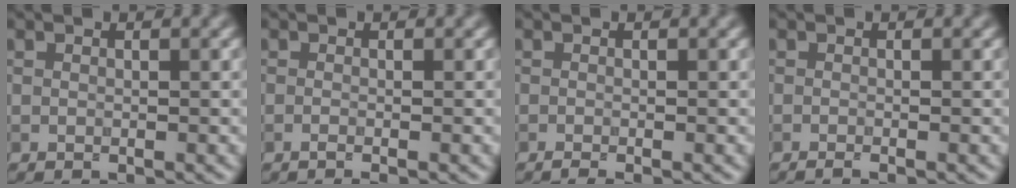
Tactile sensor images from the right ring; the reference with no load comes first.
{"total": 0.8, "force": [-0.4, 0.2, 0.7], "torque": [-0.013, -0.002, -0.008]}
{"total": 1.1, "force": [-0.7, 0.2, 0.8], "torque": [-0.013, -0.003, -0.014]}
{"total": 1.1, "force": [-0.8, 0.2, 0.7], "torque": [-0.010, -0.001, -0.014]}